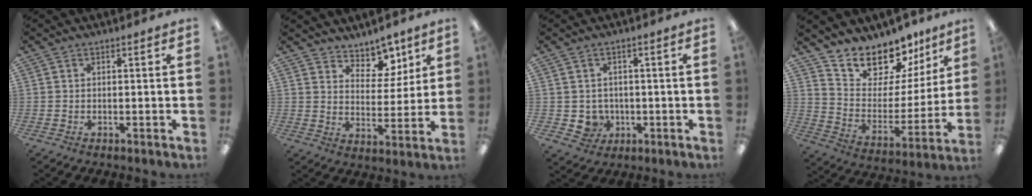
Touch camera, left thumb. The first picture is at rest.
{"total": 8.8, "force": [7.2, 4.7, 1.9], "torque": [-0.024, -0.055, 0.132]}
{"total": 4.2, "force": [-0.4, 4.0, 1.2], "torque": [-0.026, 0.004, -0.005]}
{"total": 14.3, "force": [12.9, 6.0, 1.9], "torque": [-0.049, -0.125, 0.235]}